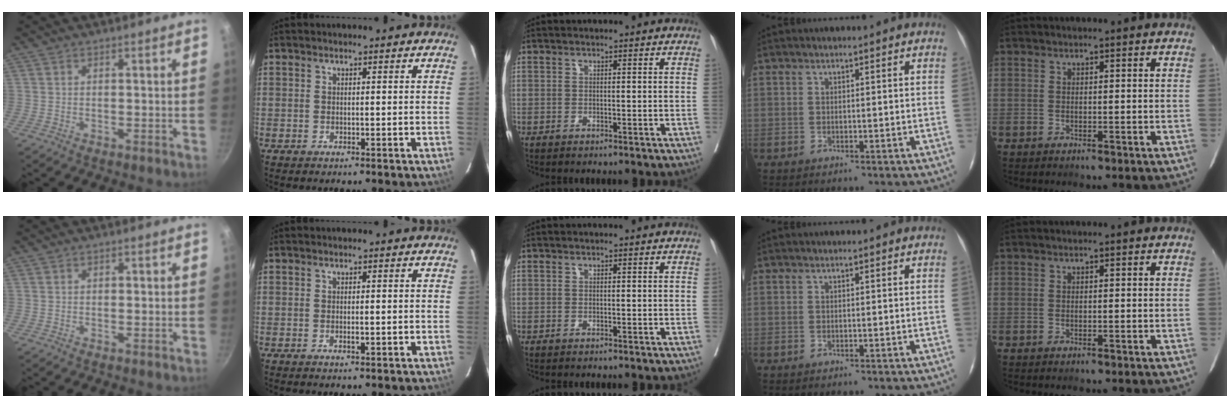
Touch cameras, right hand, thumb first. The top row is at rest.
{"thumb": {"total": 0.7, "force": [0.1, 0.5, 0.5], "torque": [-0.006, 0.002, 0.002]}, "index": {"total": 1.5, "force": [-0.4, 0.5, 1.3], "torque": [-0.027, -0.001, -0.004]}}